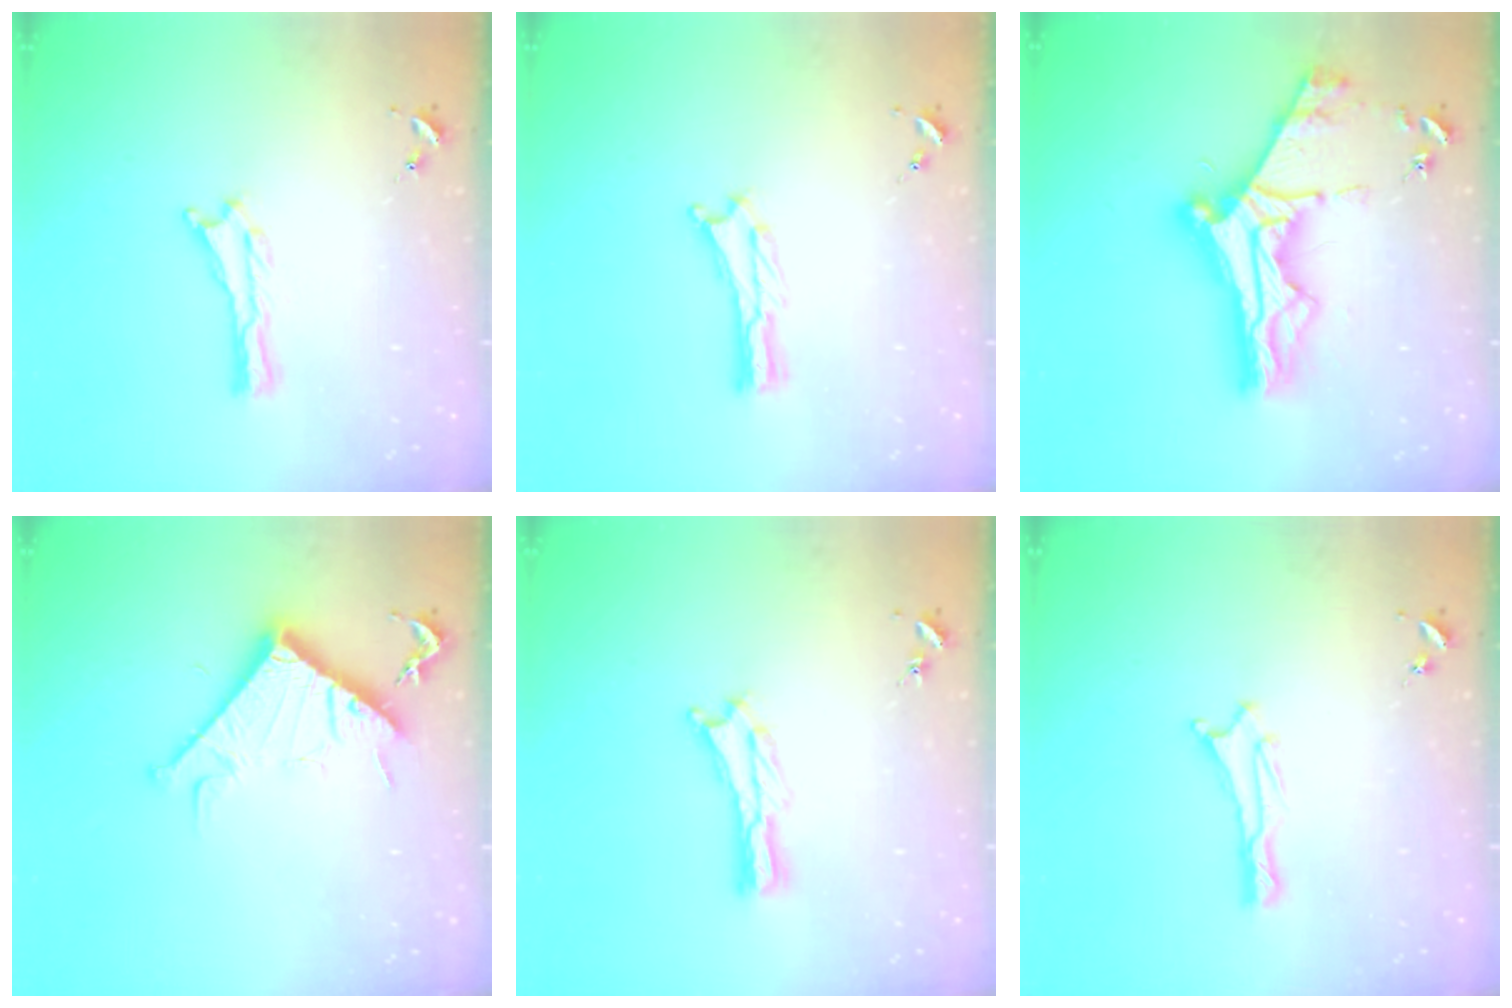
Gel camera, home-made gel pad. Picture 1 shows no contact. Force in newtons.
{"total": 0.0}
{"total": 11.7, "press": 11.6, "slide": 1.1}
{"total": 10.2, "press": 10.2, "slide": 0.3}
{"total": 0.7, "press": 0.7, "slide": 0.2}
{"total": 1.0, "press": 1.0, "slide": 0.2}